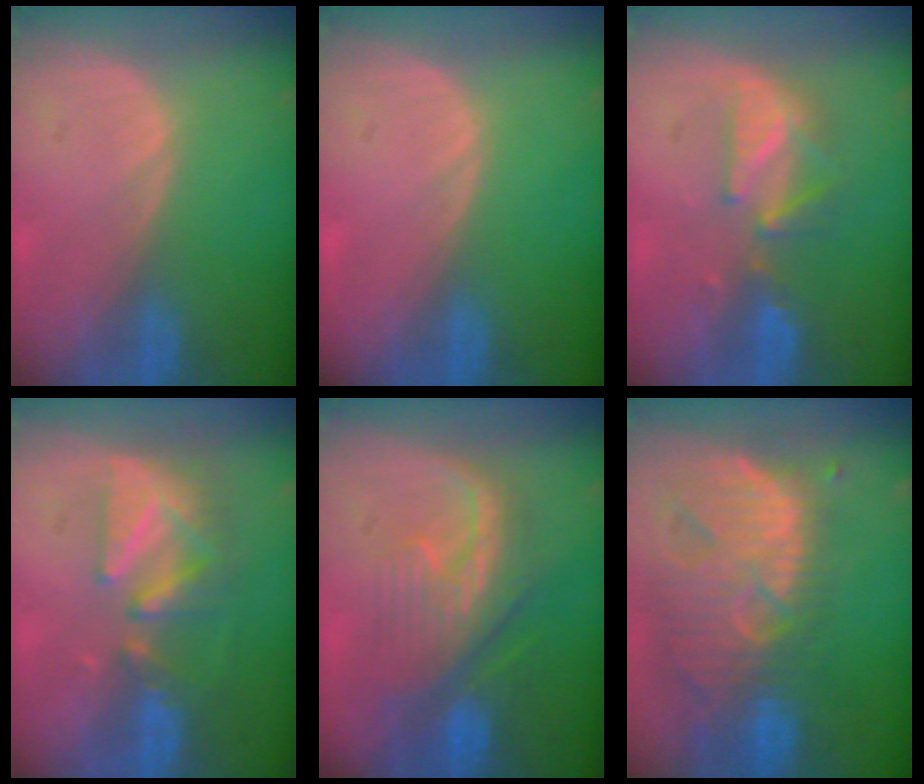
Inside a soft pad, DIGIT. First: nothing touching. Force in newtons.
{"total": 0.0}
{"total": 5.4, "press": 5.3, "slide": 0.7}
{"total": 8.4, "press": 7.7, "slide": 3.5}
{"total": 8.7, "press": 8.5, "slide": 1.8}
{"total": 13.4, "press": 11.5, "slide": 6.9}